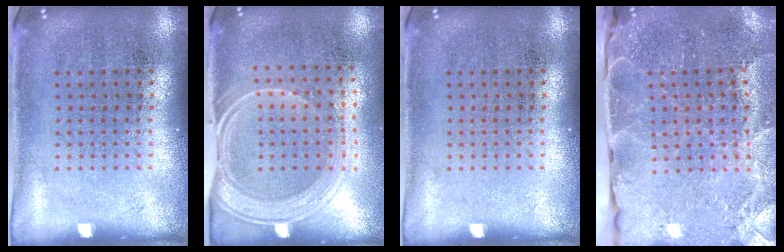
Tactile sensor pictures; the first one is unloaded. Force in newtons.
{"total": 1.7, "press": 1.4, "slide": 1.0}
{"total": 0.0}
{"total": 3.1, "press": 3.0, "slide": 0.7}